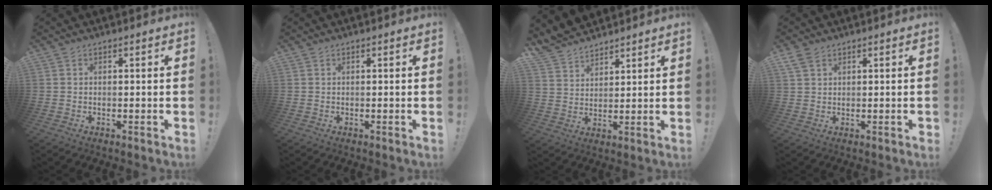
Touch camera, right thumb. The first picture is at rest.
{"total": 0.0}
{"total": 7.8, "force": [7.0, 3.2, 1.1], "torque": [-0.033, -0.053, 0.138]}
{"total": 3.4, "force": [2.1, 1.8, 1.9], "torque": [-0.032, -0.005, 0.041]}